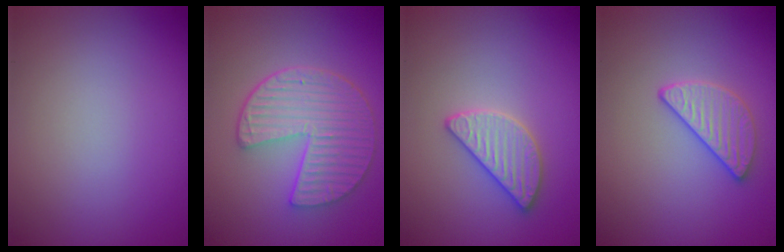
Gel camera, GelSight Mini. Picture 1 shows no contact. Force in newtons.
{"total": 6.5, "press": 4.8, "slide": 4.4}
{"total": 2.8, "press": 2.8, "slide": 0.5}
{"total": 2.9, "press": 2.6, "slide": 1.3}